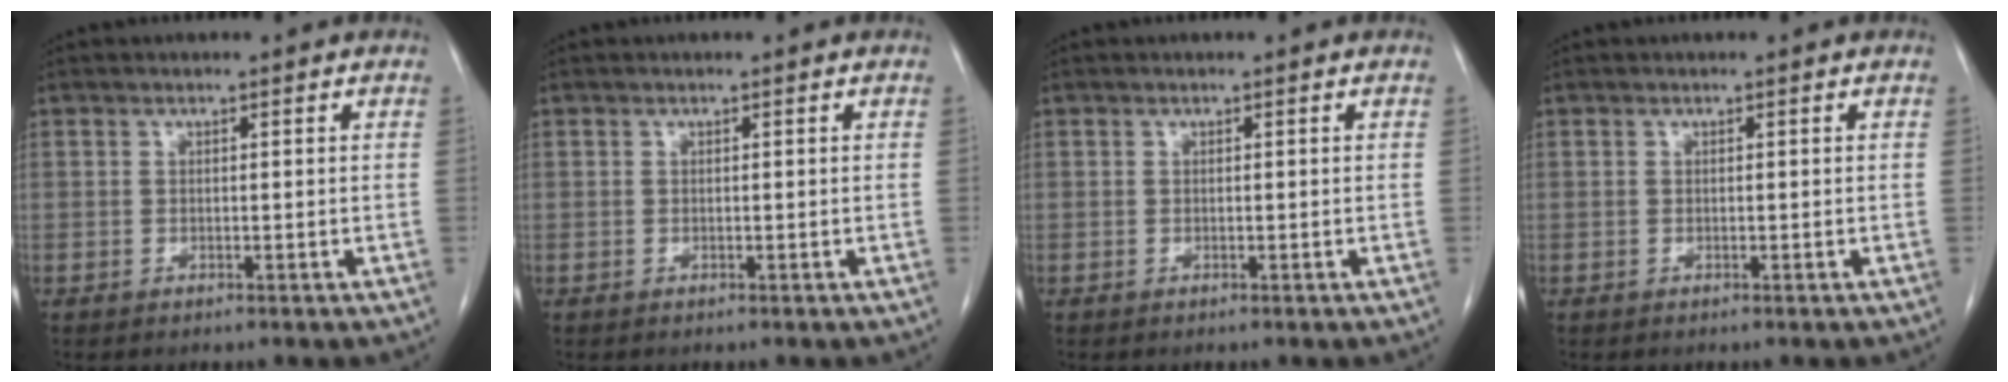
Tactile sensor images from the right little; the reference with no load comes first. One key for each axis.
{"total": 0.0}
{"total": 0.0}
{"total": 0.0}